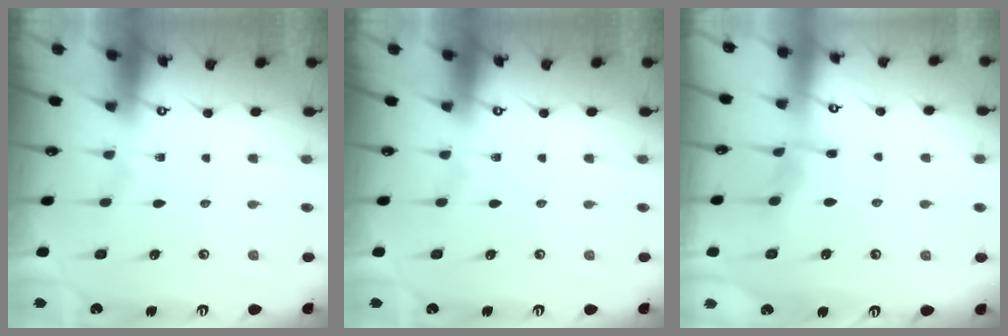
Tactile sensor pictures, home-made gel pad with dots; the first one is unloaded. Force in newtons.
{"total": 0.0}
{"total": 6.3, "press": 6.3, "slide": 0.7}